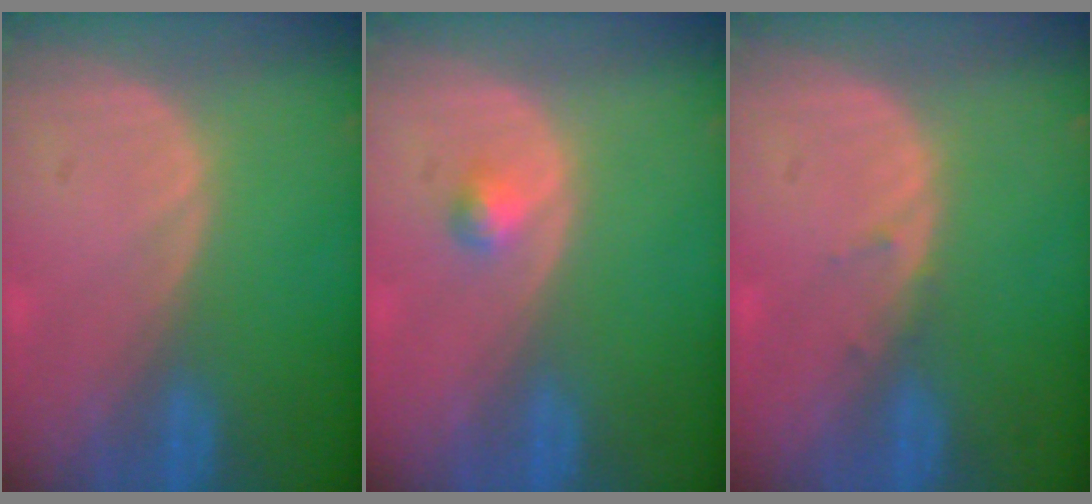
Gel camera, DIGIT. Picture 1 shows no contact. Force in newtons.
{"total": 1.5, "press": 1.5, "slide": 0.3}
{"total": 0.9, "press": 0.6, "slide": 0.6}